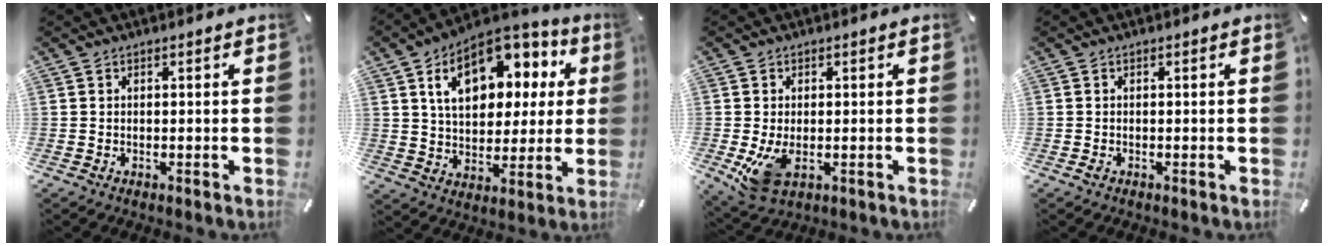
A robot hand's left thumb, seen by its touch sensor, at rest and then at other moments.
{"total": 17.1, "force": [7.4, 11.1, 10.7], "torque": [-0.169, -0.020, 0.131]}
{"total": 5.9, "force": [-0.9, 3.6, 4.6], "torque": [-0.094, -0.014, -0.017]}
{"total": 0.5, "force": [-0.3, 0.2, 0.3], "torque": [-0.007, -0.002, -0.004]}